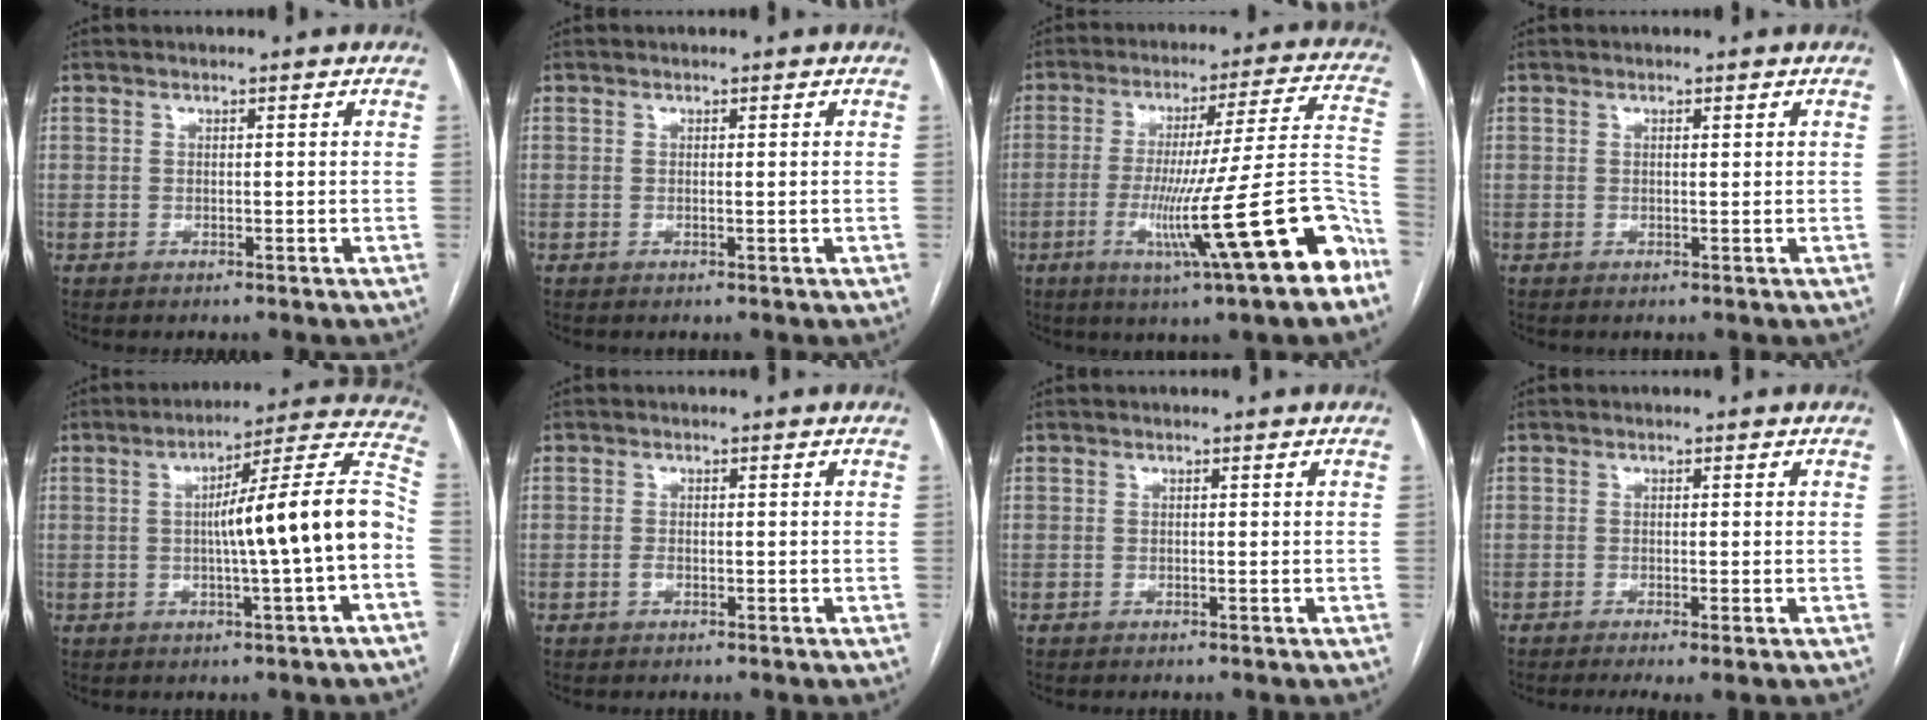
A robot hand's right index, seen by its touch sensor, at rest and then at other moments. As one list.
[{"total": 0.0}, {"total": 21.4, "force": [-9.7, -0.7, 19.0], "torque": [-0.244, -0.011, -0.147]}, {"total": 0.5, "force": [0.3, 0.1, 0.5], "torque": [-0.010, -0.001, 0.004]}, {"total": 15.0, "force": [-1.5, -0.2, 14.9], "torque": [-0.214, 0.030, -0.026]}, {"total": 0.9, "force": [-0.4, 0.4, 0.7], "torque": [-0.014, 0.002, -0.005]}, {"total": 0.0}, {"total": 2.4, "force": [-1.2, 0.1, 2.1], "torque": [-0.033, -0.010, -0.019]}]